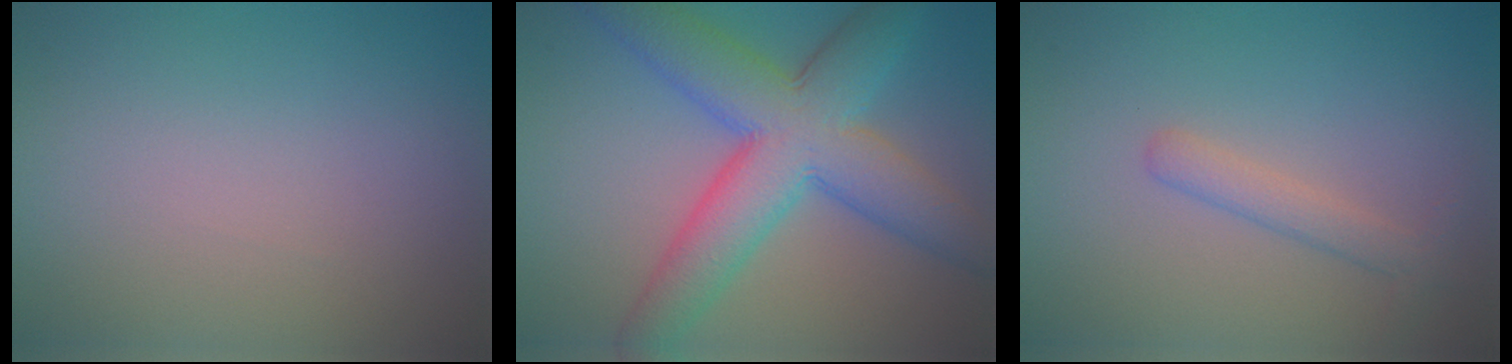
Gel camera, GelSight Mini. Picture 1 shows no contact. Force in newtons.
{"total": 9.9, "press": 9.9, "slide": 0.1}
{"total": 2.0, "press": 2.0, "slide": 0.1}